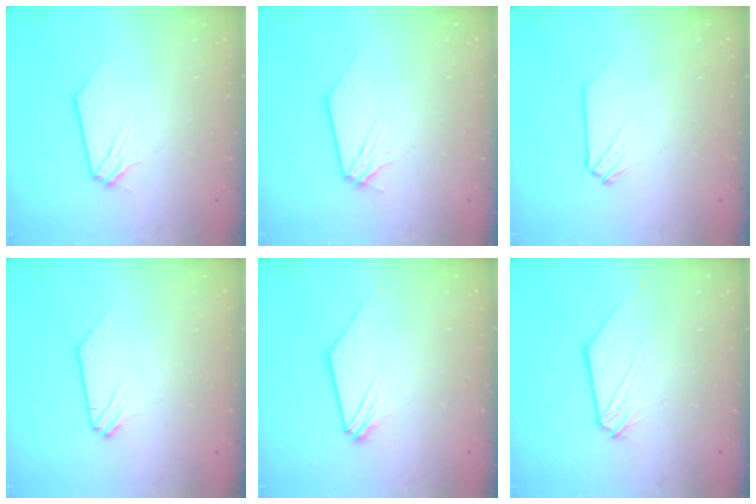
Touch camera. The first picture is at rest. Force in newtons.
{"total": 0.0}
{"total": 0.0}
{"total": 0.0}
{"total": 0.9, "press": 0.8, "slide": 0.2}
{"total": 0.0}